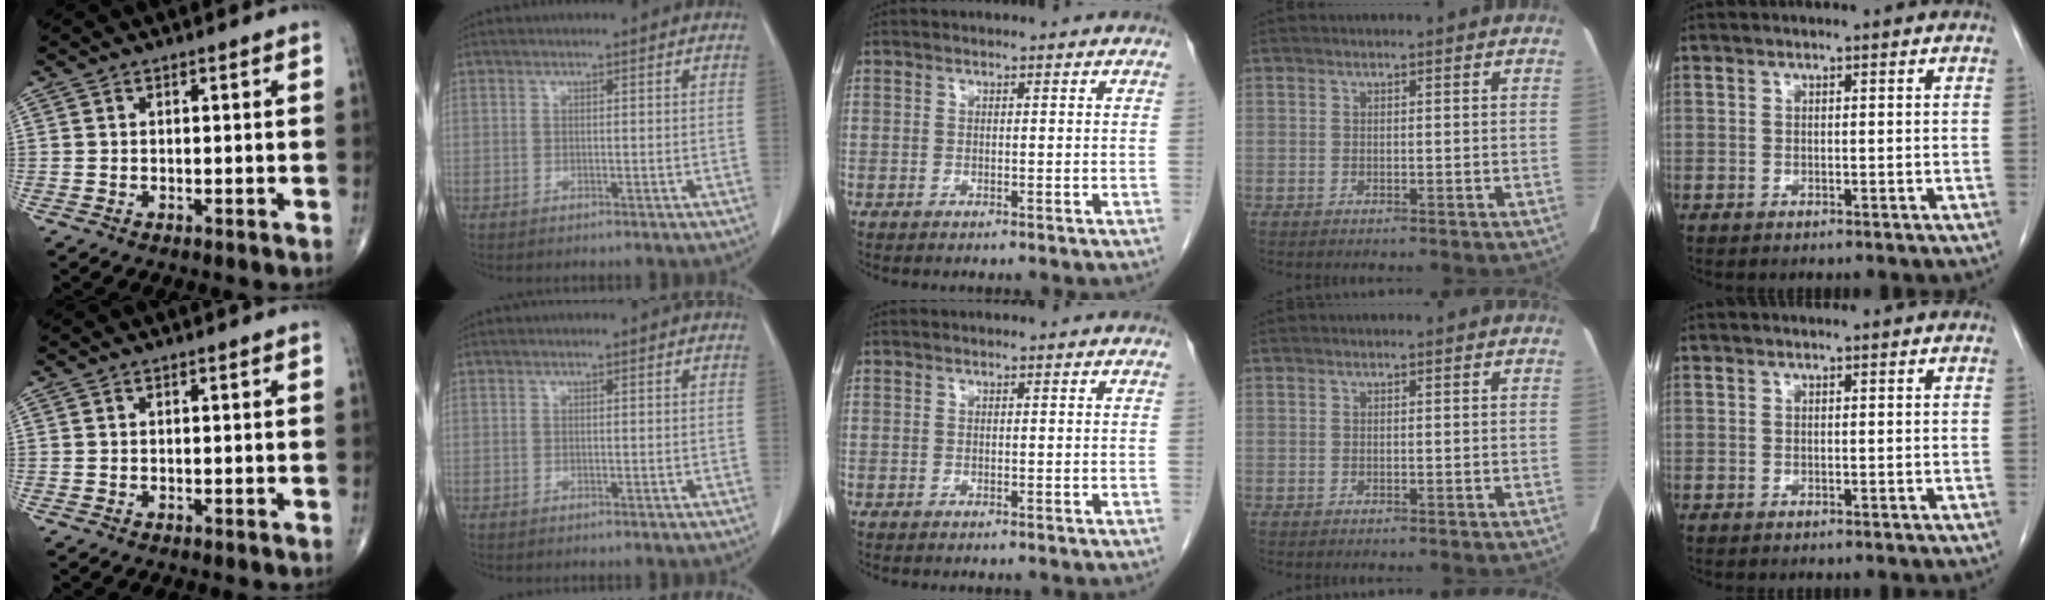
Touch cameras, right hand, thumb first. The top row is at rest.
{}